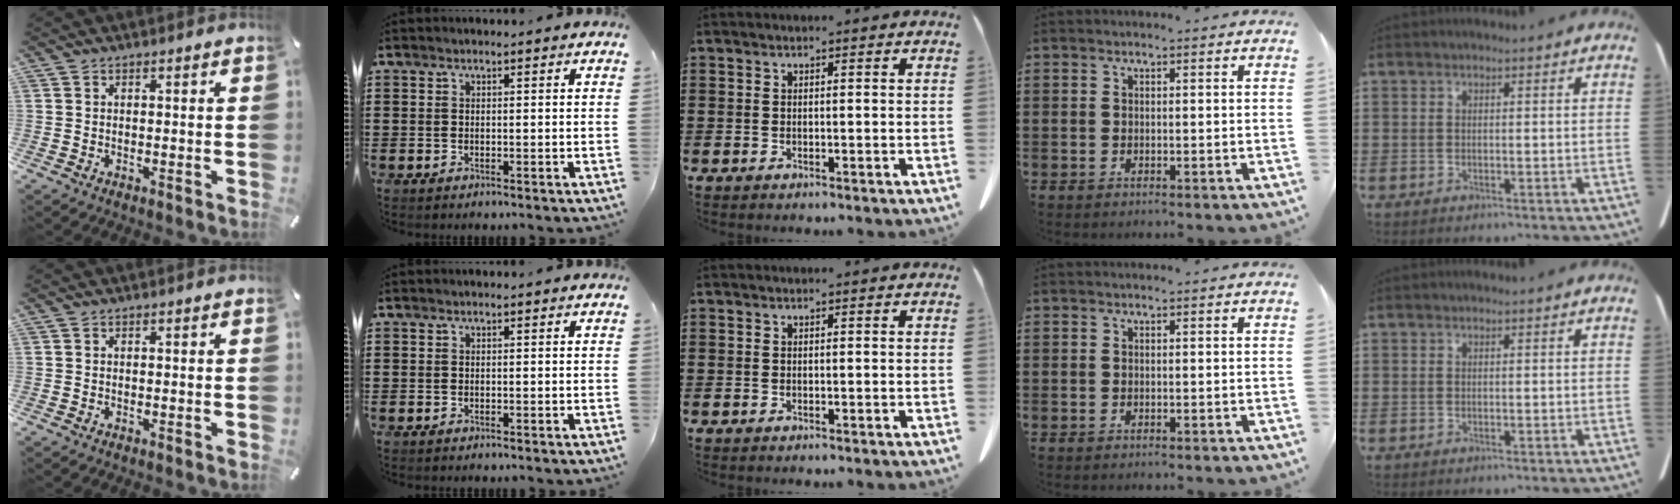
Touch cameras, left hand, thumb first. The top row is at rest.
{}